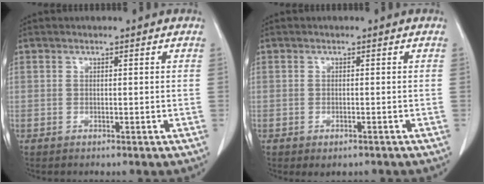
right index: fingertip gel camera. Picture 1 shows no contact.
{"total": 1.8, "force": [-1.2, 0.8, 1.1], "torque": [-0.014, -0.003, -0.007]}